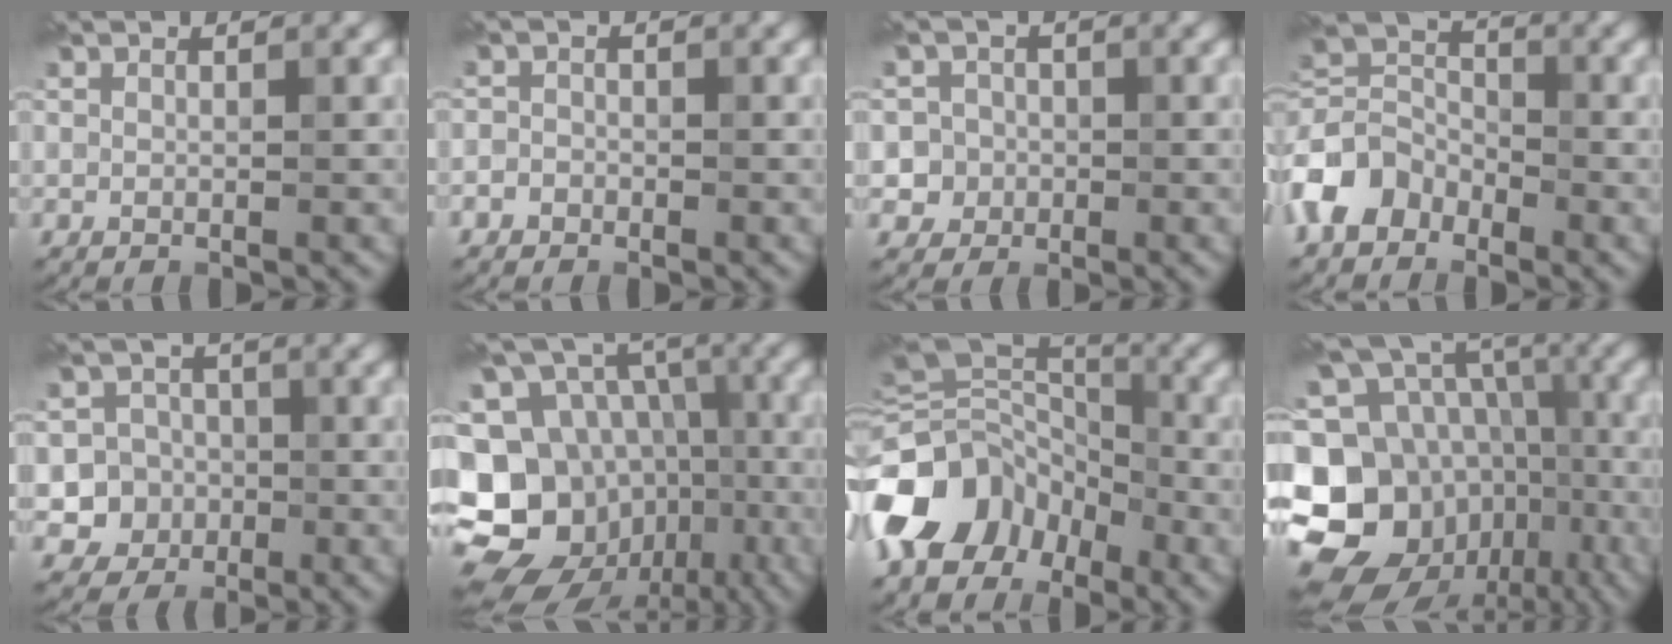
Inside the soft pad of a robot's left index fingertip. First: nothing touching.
{"total": 1.2, "force": [-0.7, 1.0, 0.2], "torque": [0.012, 0.003, -0.016]}
{"total": 3.3, "force": [-0.7, 3.2, 0.4], "torque": [0.025, 0.011, -0.024]}
{"total": 5.1, "force": [-2.7, 3.7, 2.1], "torque": [-0.039, 0.008, -0.075]}
{"total": 5.6, "force": [-1.6, 5.3, 1.0], "torque": [0.010, -0.001, -0.047]}
{"total": 18.6, "force": [-5.0, 16.3, 7.4], "torque": [-0.161, 0.000, -0.069]}
{"total": 12.9, "force": [-5.4, 9.9, 6.2], "torque": [-0.135, 0.015, -0.109]}
{"total": 20.5, "force": [-6.0, 17.2, 9.3], "torque": [-0.191, -0.003, -0.093]}